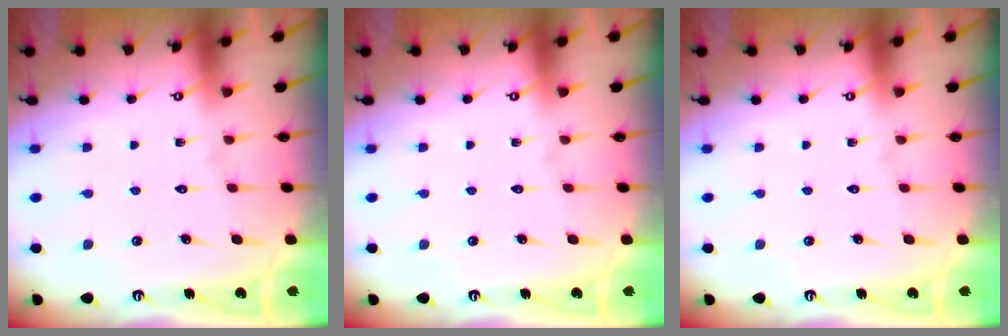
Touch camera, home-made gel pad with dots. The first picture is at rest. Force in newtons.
{"total": 0.0}
{"total": 0.0}